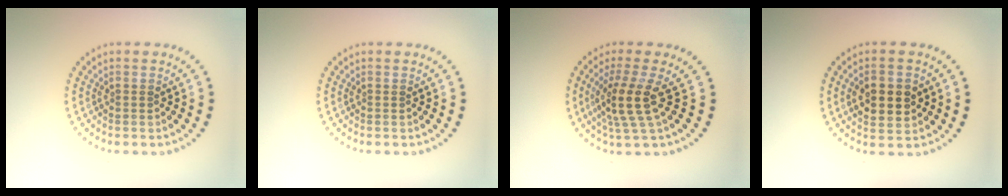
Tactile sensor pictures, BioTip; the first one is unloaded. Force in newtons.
{"total": 0.0}
{"total": 3.9, "press": 2.9, "slide": 2.6}
{"total": 4.4, "press": 4.4, "slide": 0.1}